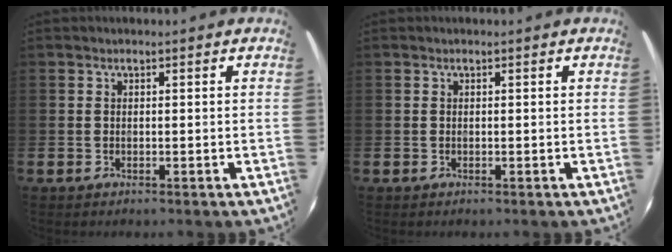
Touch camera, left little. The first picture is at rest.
{"total": 0.0}